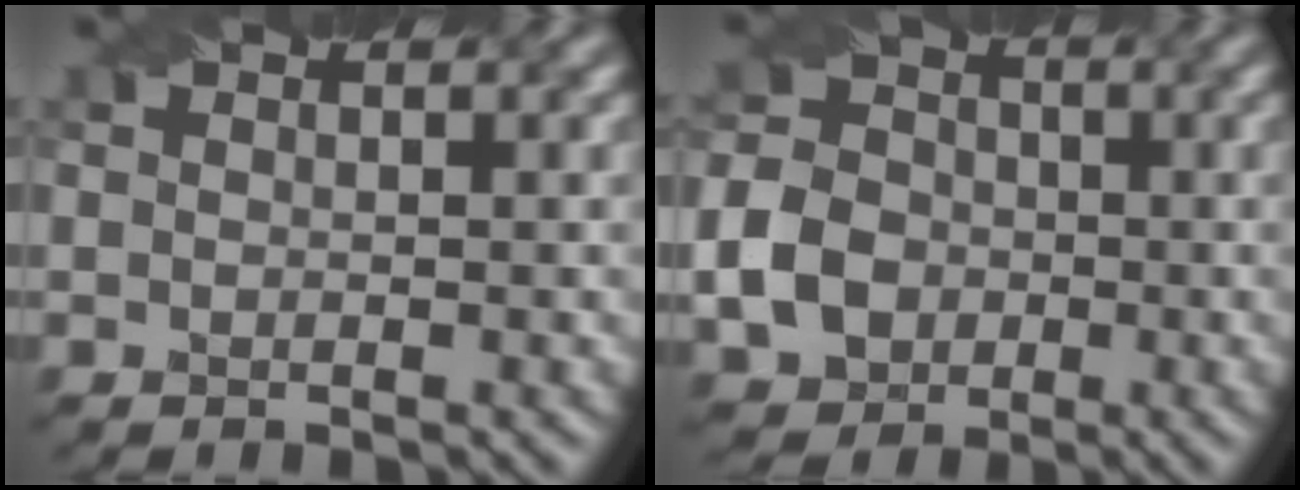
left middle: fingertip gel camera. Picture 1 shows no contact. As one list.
[{"total": 5.4, "force": [-1.6, 4.5, 2.3], "torque": [-0.045, 0.003, -0.037]}]